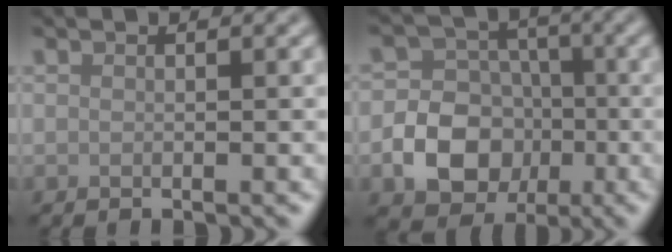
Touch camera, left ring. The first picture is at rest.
{"total": 7.3, "force": [-2.0, 6.2, 3.3], "torque": [-0.025, -0.002, -0.059]}